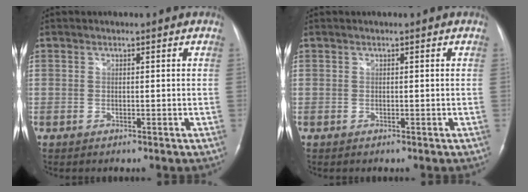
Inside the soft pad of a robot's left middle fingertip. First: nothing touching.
{"total": 0.0}